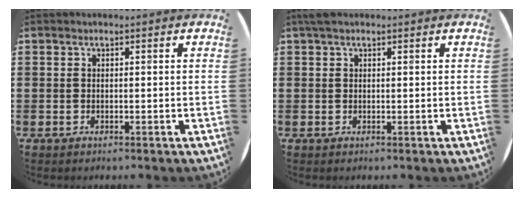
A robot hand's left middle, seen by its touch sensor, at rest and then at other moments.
{"total": 1.2, "force": [0.9, 0.6, 0.6], "torque": [-0.005, 0.003, 0.013]}